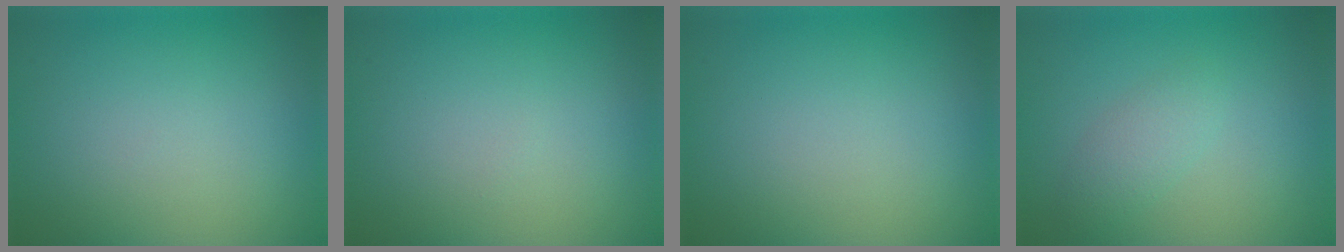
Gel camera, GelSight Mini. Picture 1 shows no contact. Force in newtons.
{"total": 0.0}
{"total": 0.0}
{"total": 1.7, "press": 1.7, "slide": 0.1}